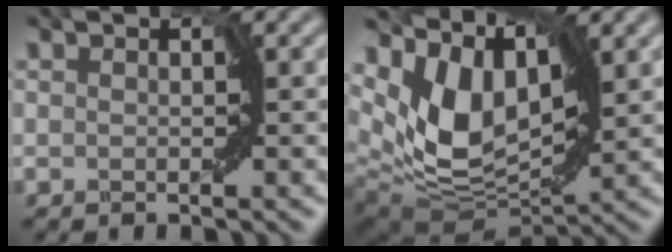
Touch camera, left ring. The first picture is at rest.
{"total": 8.3, "force": [3.6, 4.7, 5.7], "torque": [-0.122, -0.011, 0.065]}